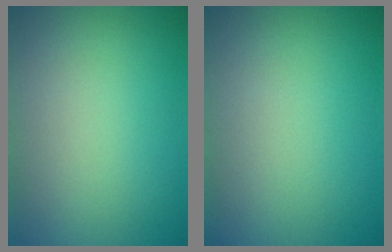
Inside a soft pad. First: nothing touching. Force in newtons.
{"total": 0.0}